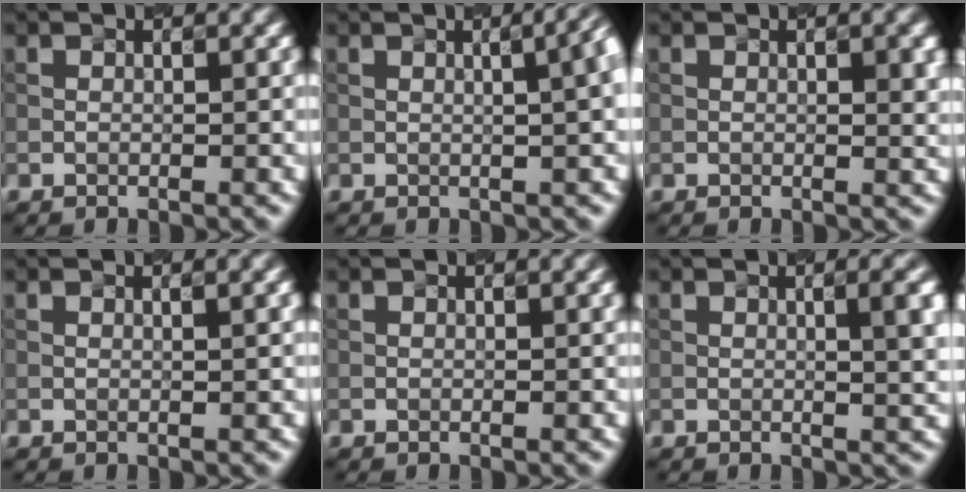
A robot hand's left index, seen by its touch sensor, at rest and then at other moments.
{"total": 8.4, "force": [2.3, 4.4, 6.8], "torque": [-0.002, 0.061, 0.000]}
{"total": 2.1, "force": [0.4, 0.6, 2.0], "torque": [-0.020, 0.004, 0.010]}
{"total": 1.8, "force": [0.4, 0.6, 1.6], "torque": [-0.019, 0.005, 0.000]}
{"total": 0.7, "force": [0.2, 0.2, 0.6], "torque": [-0.006, 0.003, 0.000]}
{"total": 4.0, "force": [0.5, 1.2, 3.7], "torque": [-0.035, 0.013, 0.011]}